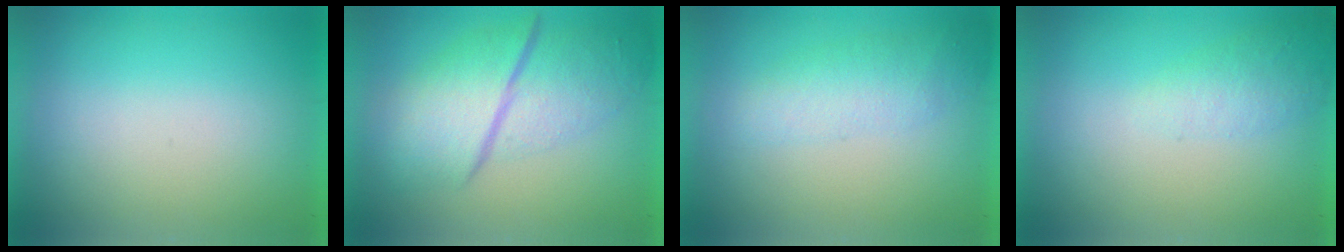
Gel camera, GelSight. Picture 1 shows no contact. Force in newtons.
{"total": 5.3}
{"total": 2.1}
{"total": 2.0}